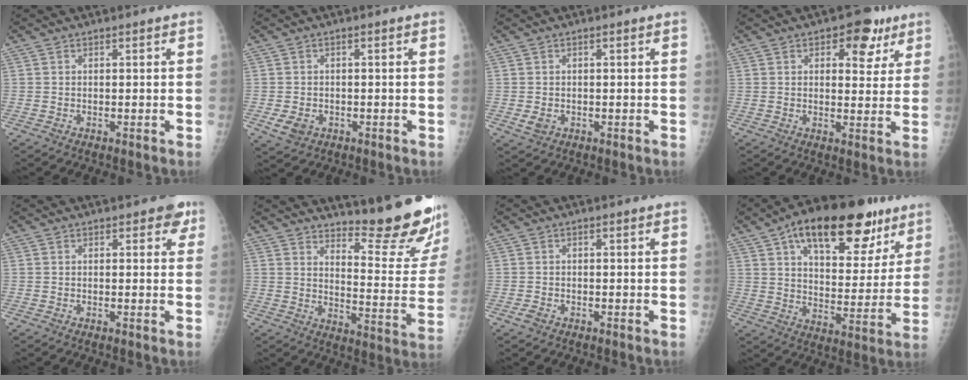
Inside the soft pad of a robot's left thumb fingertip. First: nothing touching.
{"total": 3.6, "force": [-1.3, 2.7, 1.9], "torque": [-0.030, 0.000, -0.014]}
{"total": 2.0, "force": [-0.5, 1.5, 1.2], "torque": [-0.020, -0.002, -0.005]}
{"total": 8.0, "force": [4.1, 4.6, 5.1], "torque": [-0.025, -0.013, 0.048]}
{"total": 2.7, "force": [1.4, 1.7, 1.6], "torque": [0.008, -0.001, 0.009]}
{"total": 17.7, "force": [15.4, 2.0, 8.5], "torque": [-0.092, -0.174, 0.201]}
{"total": 1.2, "force": [-0.8, 0.7, 0.6], "torque": [-0.013, -0.001, -0.017]}
{"total": 25.3, "force": [14.1, 11.8, 17.4], "torque": [-0.224, -0.014, 0.213]}